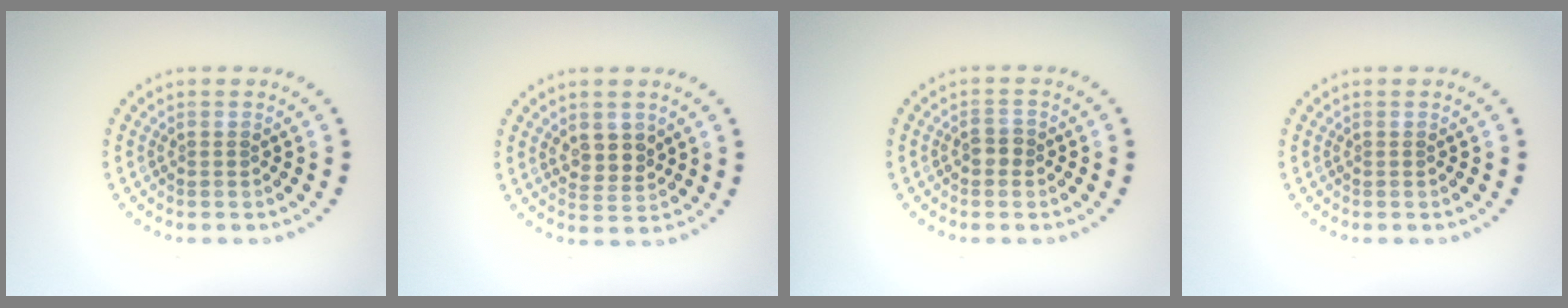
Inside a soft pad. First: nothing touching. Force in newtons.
{"total": 2.5, "press": 2.3, "slide": 1.1}
{"total": 1.3, "press": 1.3, "slide": 0.3}
{"total": 0.0}